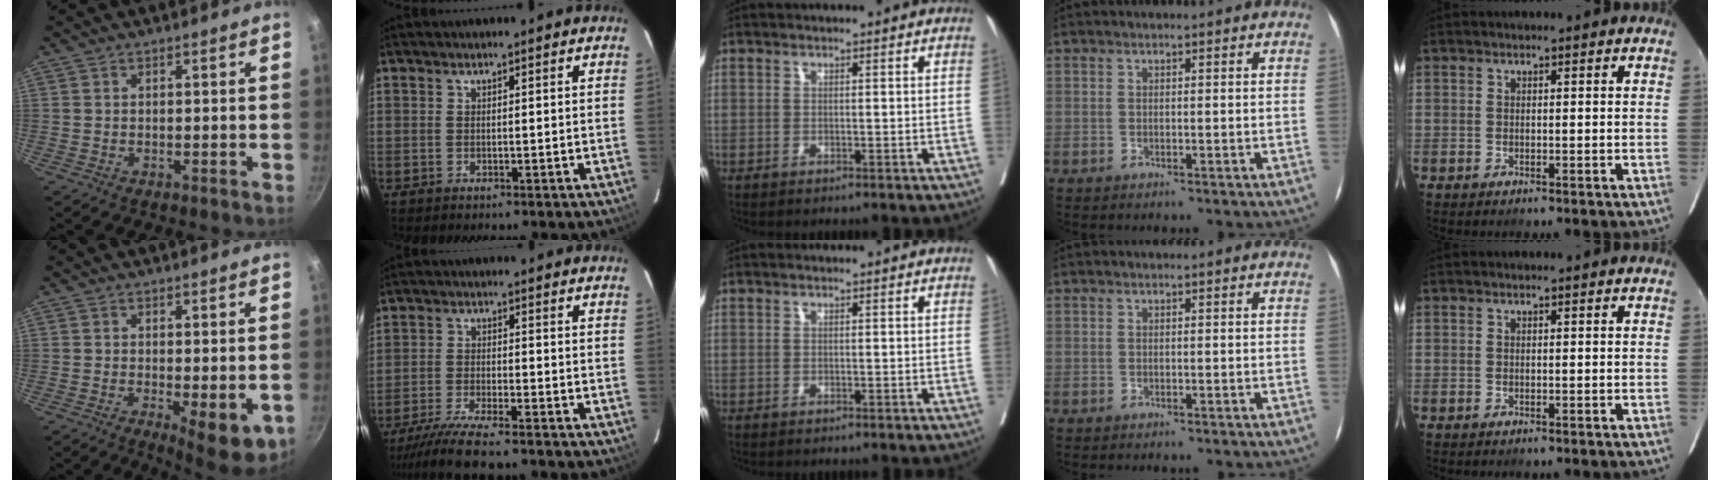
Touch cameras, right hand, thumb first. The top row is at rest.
{"thumb": {"total": 8.8, "force": [-2.5, 3.0, 7.9], "torque": [-0.102, -0.021, -0.030]}, "index": {"total": 9.4, "force": [-8.1, 0.1, 4.7], "torque": [-0.074, -0.027, -0.134]}}